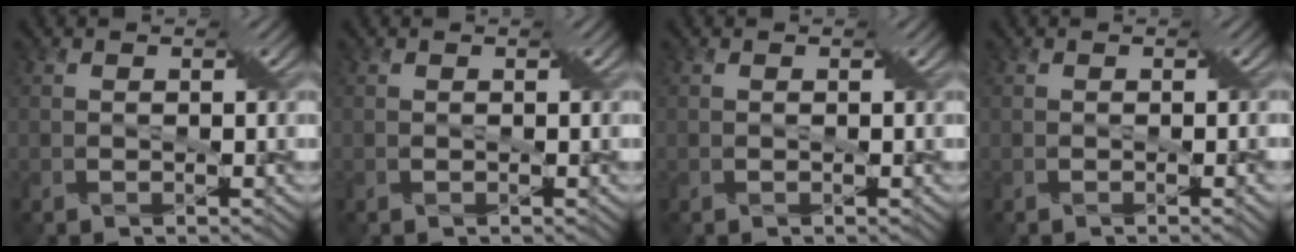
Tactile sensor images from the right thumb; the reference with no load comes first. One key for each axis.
{"total": 0.0}
{"total": 0.0}
{"total": 1.6, "fx": -0.3, "fy": 0.5, "fz": 1.5, "tx": -0.015, "ty": -0.003, "tz": -0.005}